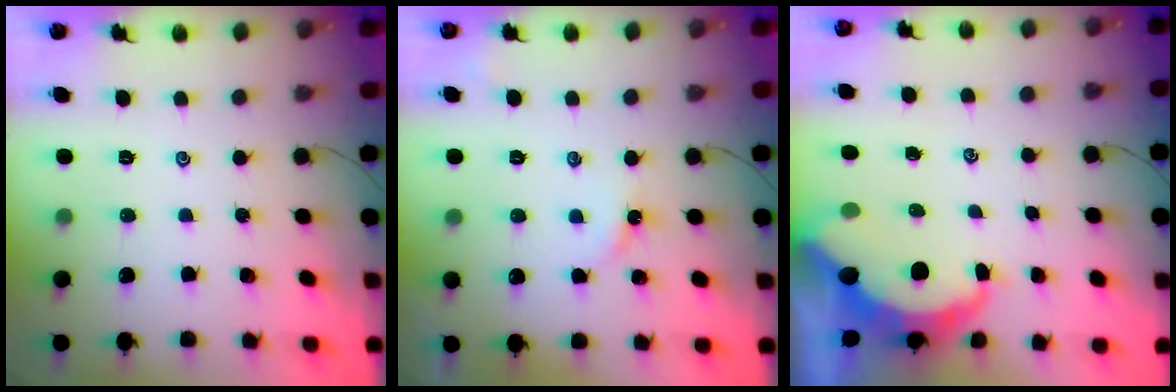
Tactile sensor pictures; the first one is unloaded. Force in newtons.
{"total": 2.1, "press": 2.1, "slide": 0.3}
{"total": 8.3, "press": 8.2, "slide": 1.3}